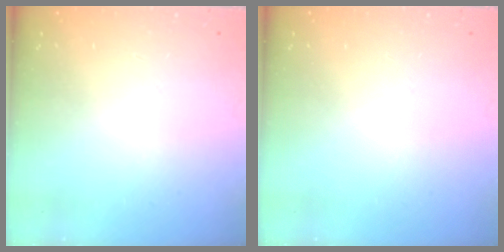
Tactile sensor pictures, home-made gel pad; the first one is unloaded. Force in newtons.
{"total": 0.0}